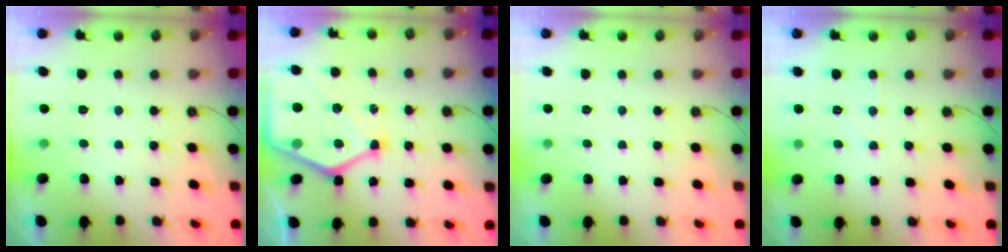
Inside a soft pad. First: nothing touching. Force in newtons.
{"total": 19.8, "press": 19.7, "slide": 2.2}
{"total": 2.3, "press": 2.3, "slide": 0.4}
{"total": 4.7, "press": 4.7, "slide": 0.5}